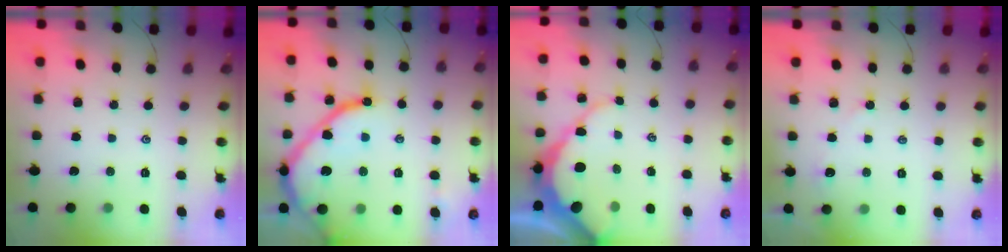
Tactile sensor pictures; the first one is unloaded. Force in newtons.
{"total": 16.3, "press": 16.2, "slide": 1.3}
{"total": 10.3, "press": 10.2, "slide": 1.3}
{"total": 2.3, "press": 2.3, "slide": 0.3}